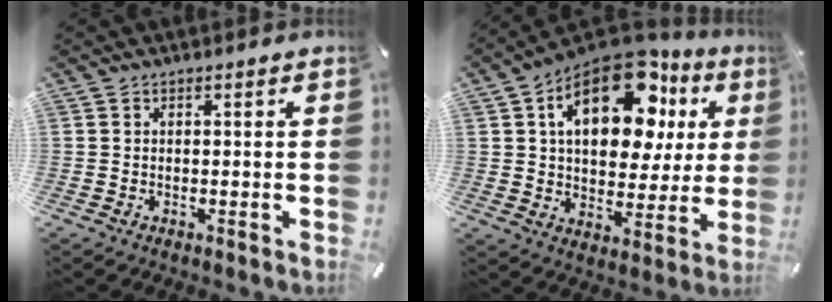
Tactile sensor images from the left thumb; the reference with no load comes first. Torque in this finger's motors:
{"motor_torque": [2.54, 2.47, 2.19, -0.58, 0.67]}